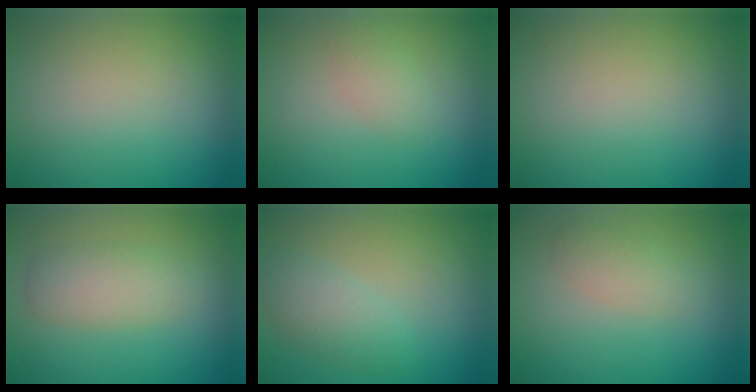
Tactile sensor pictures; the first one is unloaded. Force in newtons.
{"total": 1.6, "press": 1.6, "slide": 0.0}
{"total": 0.0}
{"total": 3.0, "press": 3.0, "slide": 0.1}
{"total": 2.5, "press": 2.5, "slide": 0.0}
{"total": 1.7, "press": 1.7, "slide": 0.0}